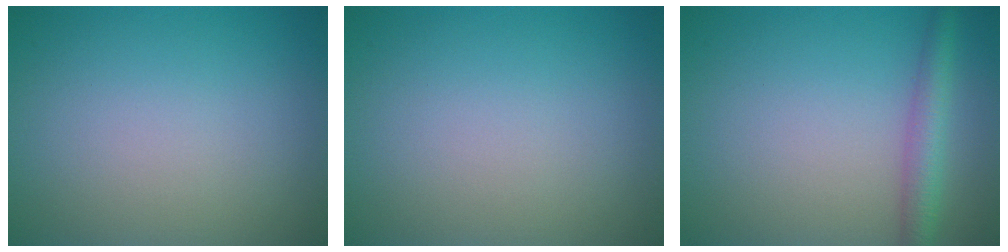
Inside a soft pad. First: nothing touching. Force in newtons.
{"total": 0.0}
{"total": 3.0, "press": 3.0, "slide": 0.1}